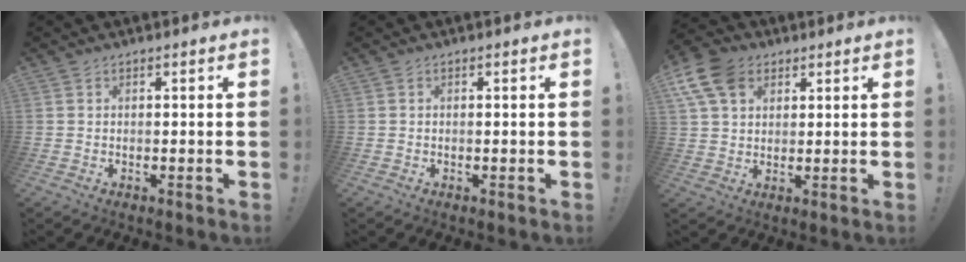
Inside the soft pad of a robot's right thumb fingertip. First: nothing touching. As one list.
[{"total": 0.0}, {"total": 11.8, "force": [5.2, 8.2, 6.7], "torque": [-0.132, -0.012, 0.104]}]